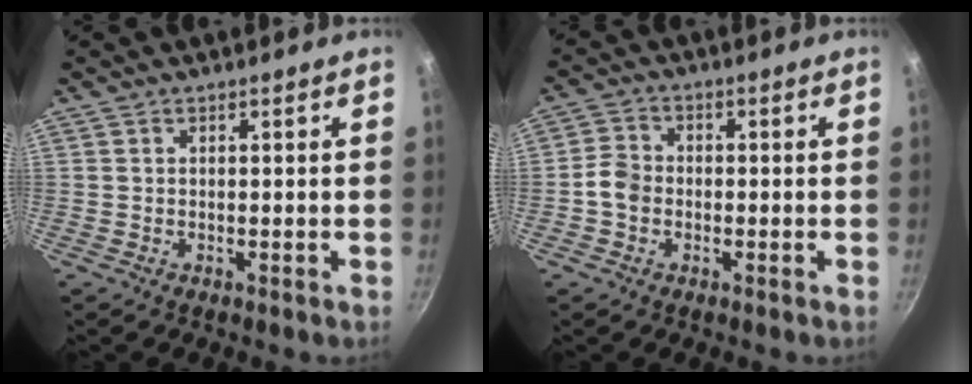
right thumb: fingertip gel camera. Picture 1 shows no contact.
{"total": 4.2, "force": [-1.2, 3.4, 2.1], "torque": [-0.031, 0.015, -0.032]}